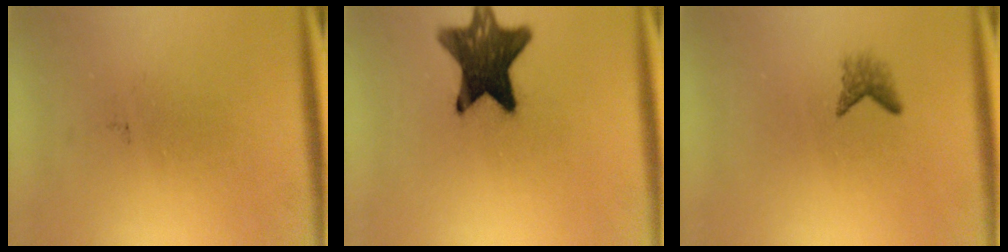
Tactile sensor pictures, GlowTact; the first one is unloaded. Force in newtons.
{"total": 13.0}
{"total": 1.6}